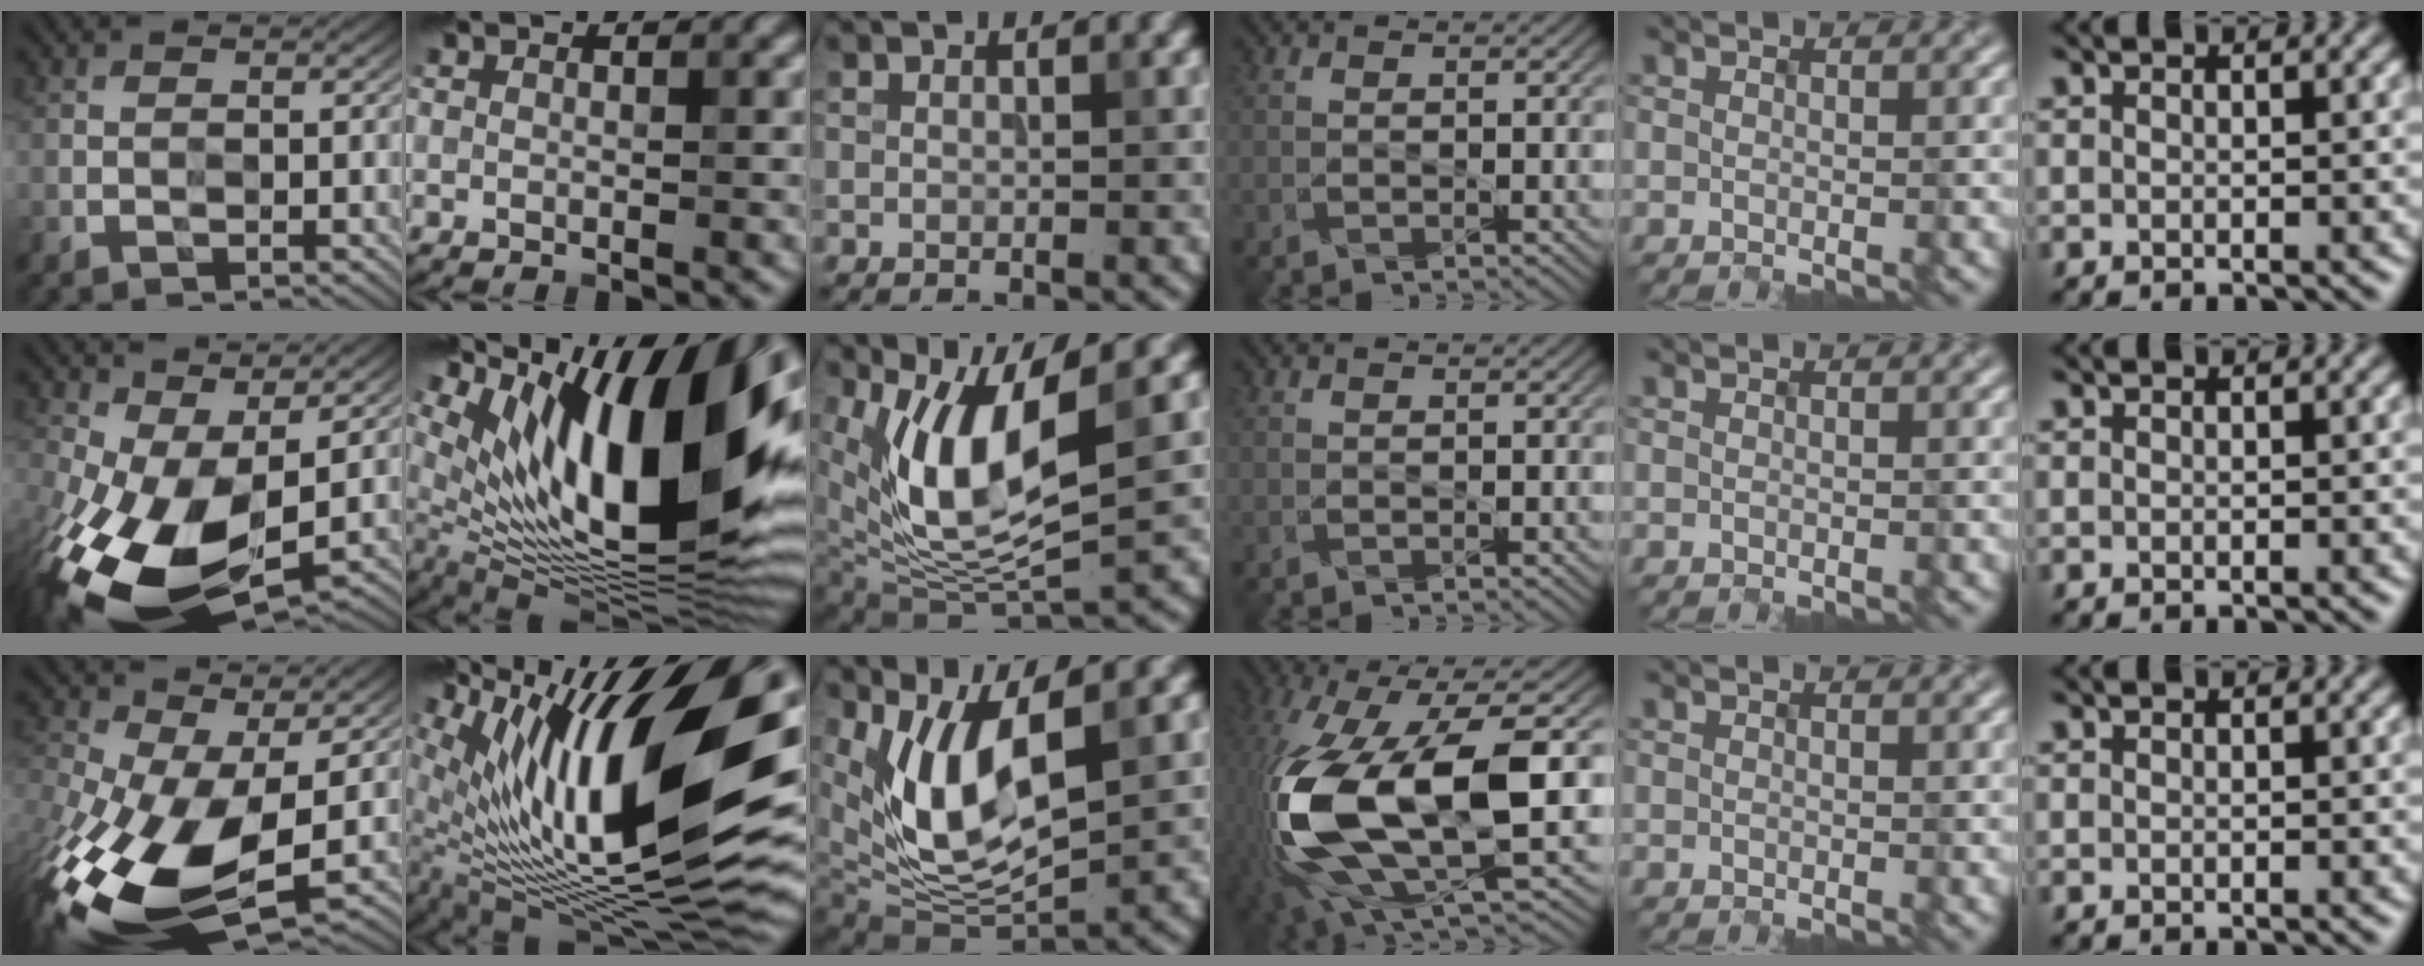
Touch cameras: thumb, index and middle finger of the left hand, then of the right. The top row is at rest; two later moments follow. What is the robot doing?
{"motion": "extract", "object": "ethernet cable"}